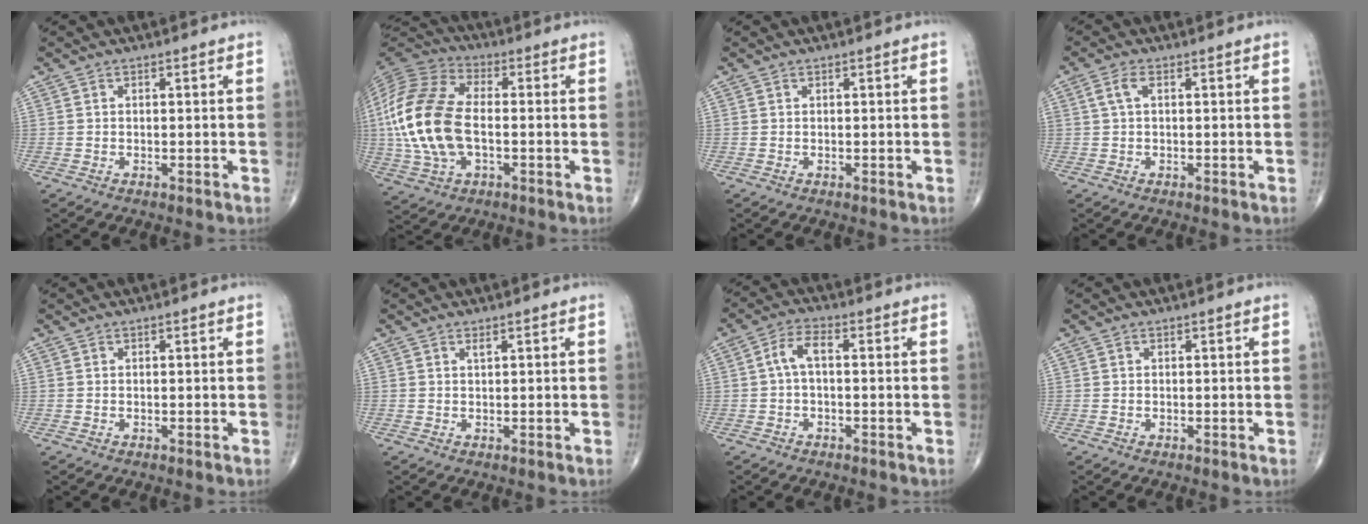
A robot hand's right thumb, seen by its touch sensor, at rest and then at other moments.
{"total": 19.4, "force": [-1.4, 10.7, 16.1], "torque": [-0.360, 0.014, -0.028]}
{"total": 0.0}
{"total": 2.7, "force": [0.6, 1.3, 2.3], "torque": [-0.057, 0.009, 0.011]}
{"total": 0.0}
{"total": 0.7, "force": [0.4, 0.1, 0.5], "torque": [-0.010, -0.001, 0.008]}
{"total": 4.3, "force": [0.0, 1.9, 3.9], "torque": [-0.076, 0.019, -0.008]}
{"total": 0.0}